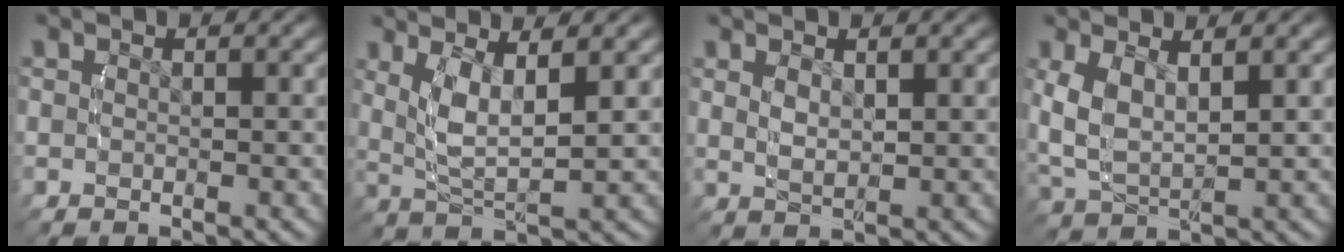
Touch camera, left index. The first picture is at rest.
{"total": 5.5, "force": [1.2, 3.0, 4.5], "torque": [-0.107, -0.015, 0.026]}
{"total": 2.1, "force": [1.0, 0.8, 1.7], "torque": [-0.031, -0.002, 0.024]}
{"total": 5.5, "force": [1.0, 3.9, 3.8], "torque": [-0.110, -0.018, 0.030]}